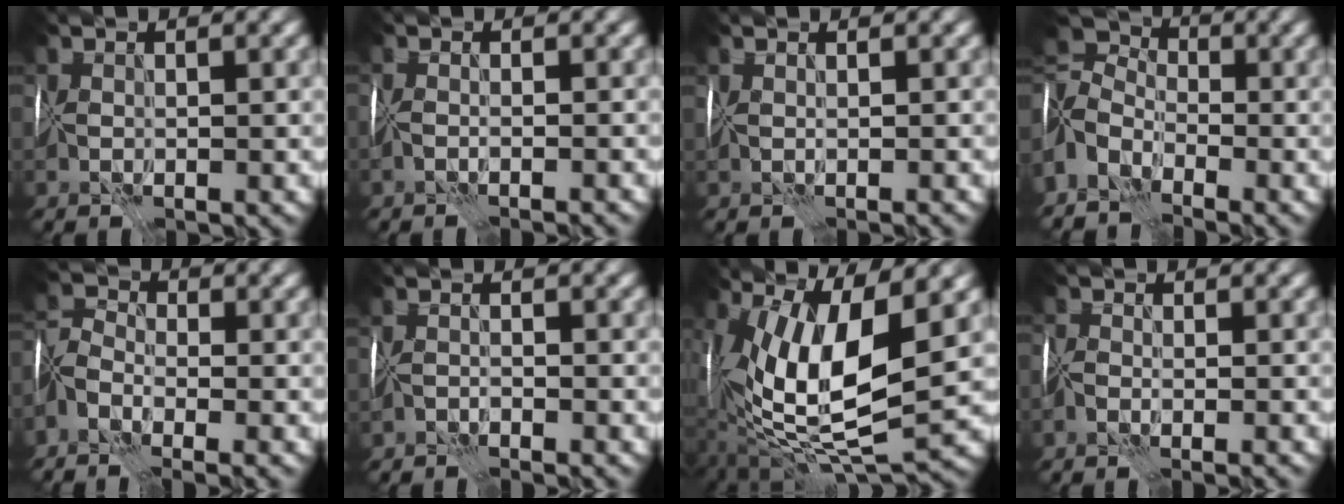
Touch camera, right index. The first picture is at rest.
{"total": 1.8, "force": [-1.4, -1.0, 0.1], "torque": [0.003, 0.010, -0.022]}
{"total": 0.9, "force": [0.2, -0.9, -0.2], "torque": [0.006, -0.002, 0.010]}
{"total": 5.5, "force": [-3.0, 3.4, 3.1], "torque": [-0.073, 0.001, -0.075]}
{"total": 7.0, "force": [-5.3, 3.0, 3.5], "torque": [-0.067, -0.012, -0.074]}
{"total": 1.7, "force": [-1.2, -1.1, -0.5], "torque": [0.012, 0.007, -0.022]}
{"total": 12.6, "force": [2.1, 4.0, 11.8], "torque": [-0.211, -0.005, 0.051]}
{"total": 3.0, "force": [-2.8, 0.5, 0.9], "torque": [-0.001, 0.005, -0.034]}